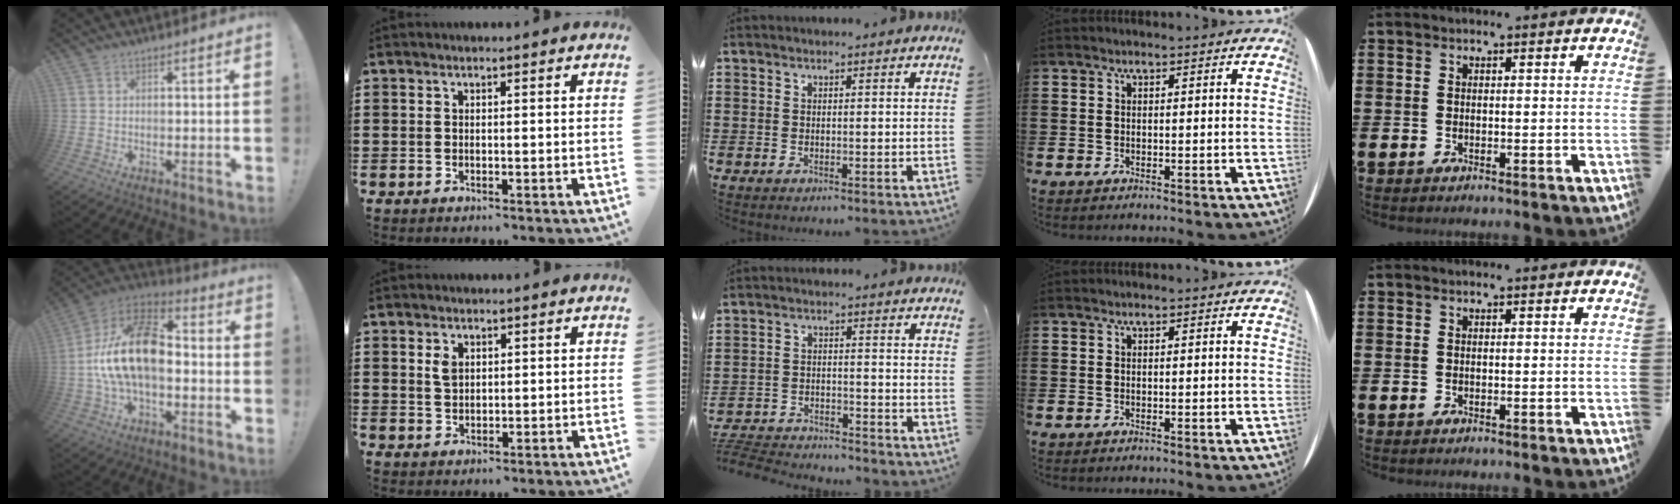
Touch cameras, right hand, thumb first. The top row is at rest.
{"thumb": {"total": 19.7, "force": [-0.8, 11.8, 15.8], "torque": [-0.290, 0.021, -0.008]}, "index": {"total": 2.2, "force": [0.9, 1.3, 1.4], "torque": [-0.033, 0.002, 0.017]}, "middle": {"total": 4.7, "force": [-4.7, 0.3, 0.6], "torque": [-0.027, -0.003, -0.100]}}